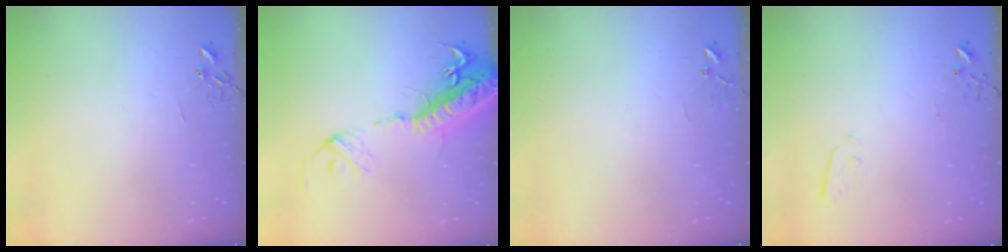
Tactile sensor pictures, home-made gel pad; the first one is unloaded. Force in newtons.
{"total": 20.6, "press": 20.2, "slide": 4.3}
{"total": 6.6, "press": 6.6, "slide": 0.5}
{"total": 3.1, "press": 3.1, "slide": 0.7}